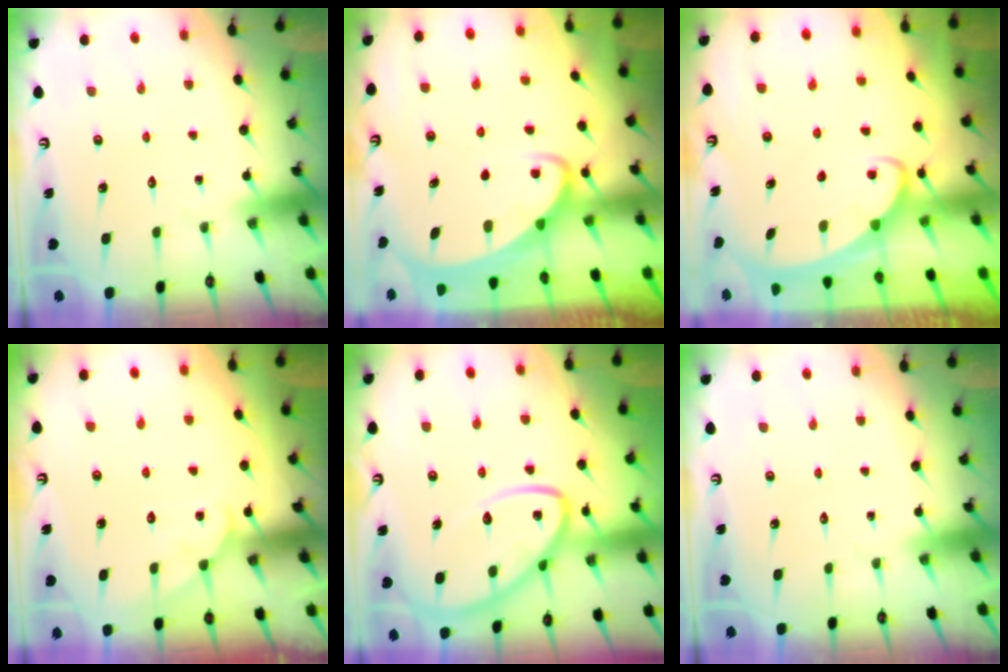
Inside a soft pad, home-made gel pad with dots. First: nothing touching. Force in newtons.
{"total": 2.6, "press": 2.6, "slide": 0.4}
{"total": 2.3, "press": 2.3, "slide": 0.3}
{"total": 4.2, "press": 4.2, "slide": 0.3}
{"total": 12.6, "press": 12.5, "slide": 1.1}
{"total": 0.0}